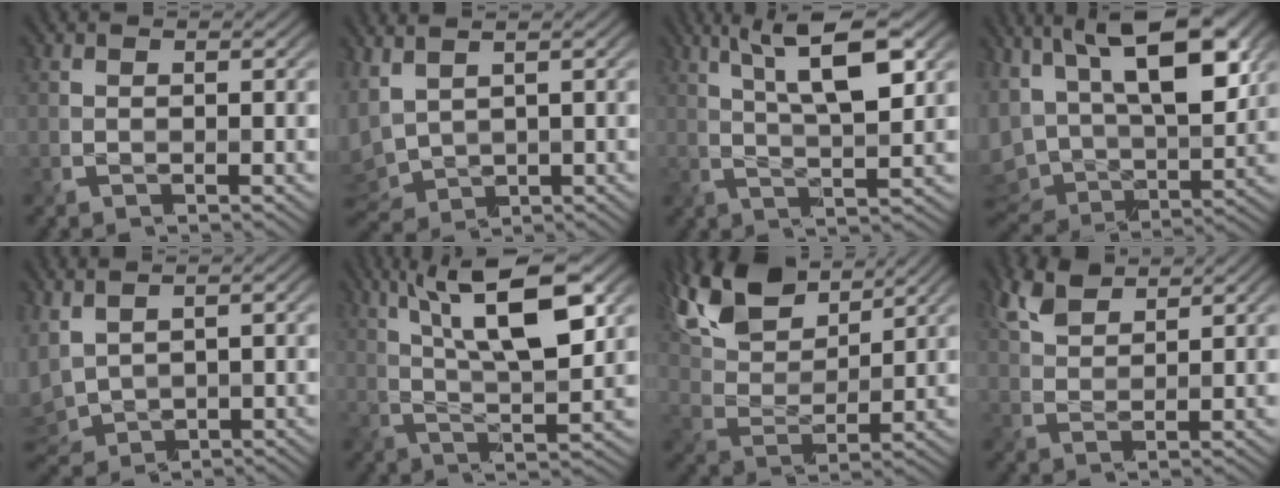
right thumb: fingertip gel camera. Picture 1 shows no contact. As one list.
[{"total": 5.0, "force": [1.3, 2.8, 3.9], "torque": [-0.125, 0.004, 0.026]}, {"total": 9.4, "force": [4.0, 2.2, 8.2], "torque": [-0.130, 0.011, 0.060]}, {"total": 16.0, "force": [5.8, 8.0, 12.6], "torque": [-0.239, 0.010, 0.085]}, {"total": 4.7, "force": [1.1, 2.7, 3.7], "torque": [-0.115, 0.004, 0.023]}, {"total": 12.9, "force": [5.6, 3.6, 11.1], "torque": [-0.184, 0.007, 0.089]}, {"total": 12.0, "force": [8.1, 5.4, 7.2], "torque": [-0.181, 0.026, 0.147]}, {"total": 5.0, "force": [3.3, 2.3, 2.9], "torque": [-0.077, 0.009, 0.070]}]